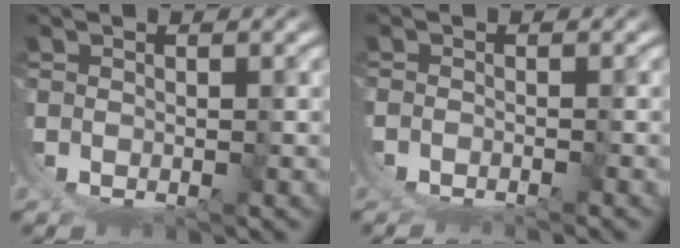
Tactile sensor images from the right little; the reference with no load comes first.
{"total": 3.1, "force": [-2.4, 1.8, 0.8], "torque": [-0.020, -0.007, -0.036]}